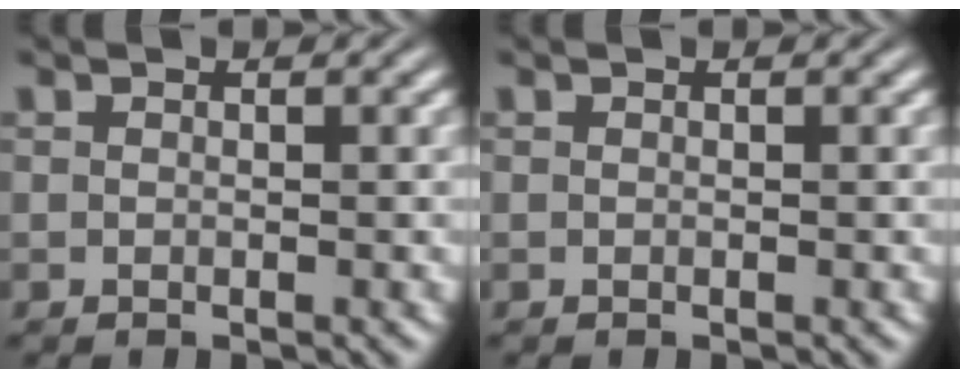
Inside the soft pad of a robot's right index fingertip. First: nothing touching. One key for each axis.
{"total": 0.0}